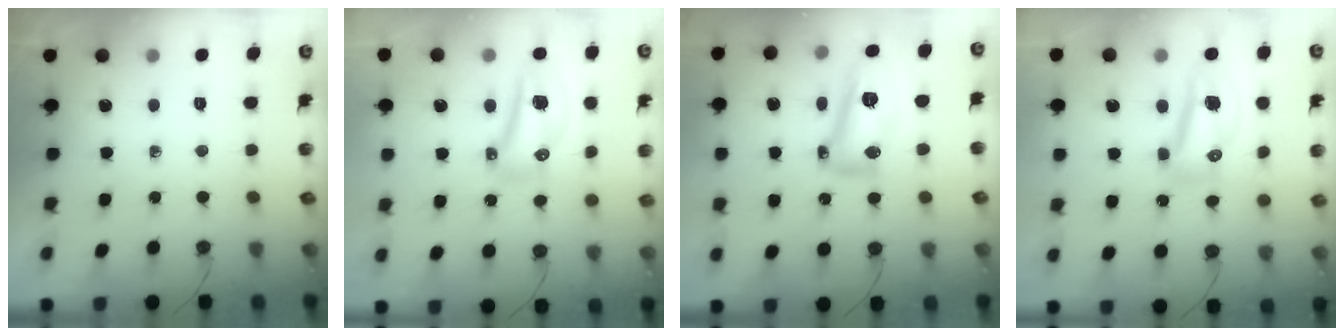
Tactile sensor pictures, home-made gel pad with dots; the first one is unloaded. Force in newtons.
{"total": 14.0, "press": 11.8, "slide": 7.5}
{"total": 13.7, "press": 13.7, "slide": 1.4}
{"total": 10.2, "press": 9.9, "slide": 2.4}